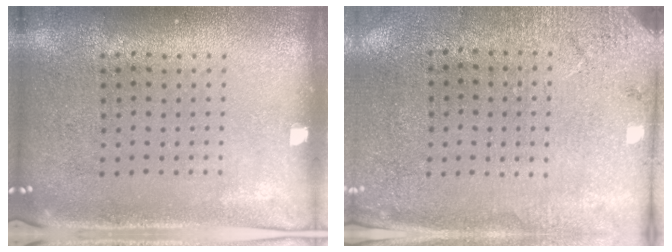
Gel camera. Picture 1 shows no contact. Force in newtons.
{"total": 2.7, "press": 2.3, "slide": 1.3}